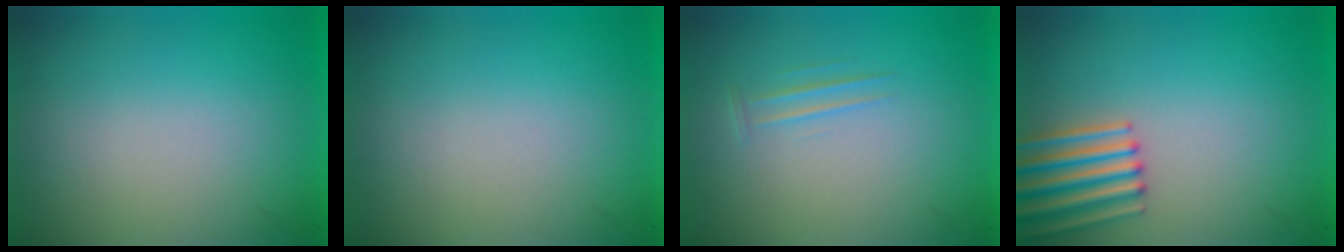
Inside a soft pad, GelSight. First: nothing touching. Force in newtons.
{"total": 1.5}
{"total": 1.1}
{"total": 3.4}